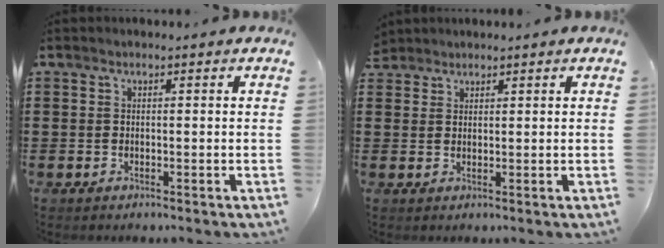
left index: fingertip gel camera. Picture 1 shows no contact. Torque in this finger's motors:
{"motor_torque": [0.01, 0.00, 0.00, -0.02]}